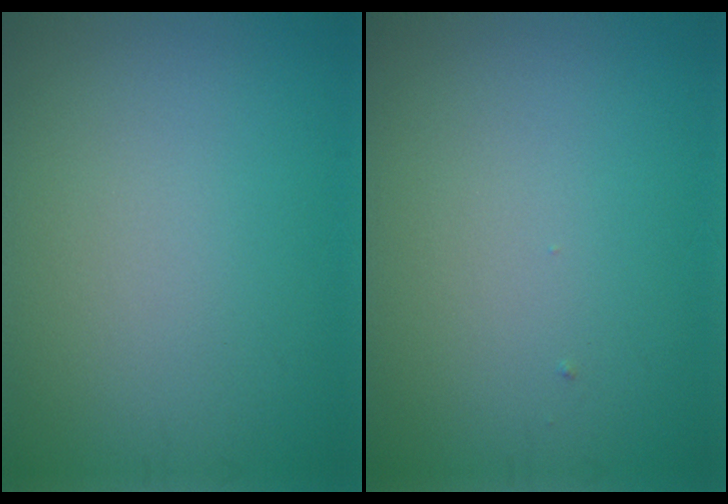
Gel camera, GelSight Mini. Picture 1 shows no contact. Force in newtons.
{"total": 0.0}